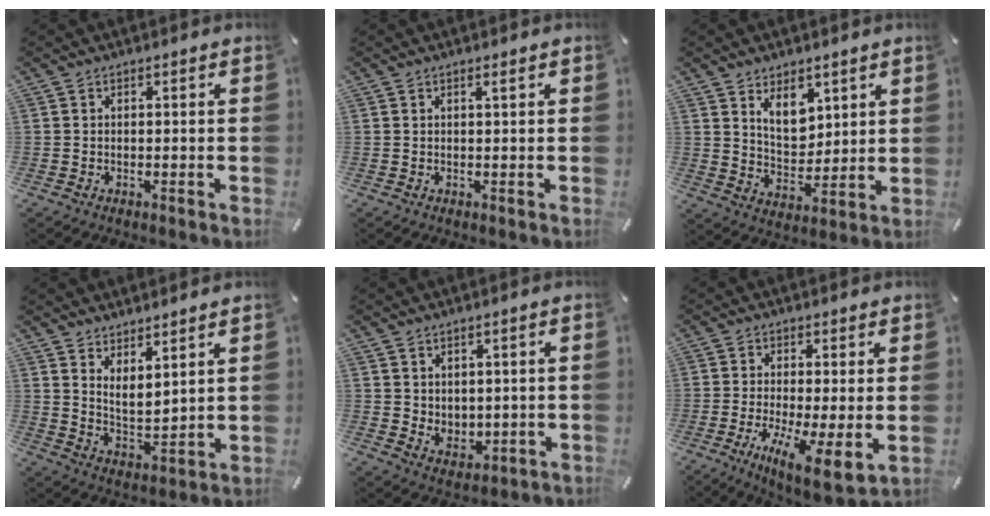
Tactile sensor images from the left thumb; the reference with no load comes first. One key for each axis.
{"total": 1.1, "fx": 0.5, "fy": 0.0, "fz": 1.0, "tx": -0.019, "ty": -0.001, "tz": 0.008}
{"total": 8.7, "fx": 5.3, "fy": 5.6, "fz": 4.1, "tx": -0.065, "ty": -0.028, "tz": 0.094}
{"total": 5.3, "fx": 5.3, "fy": 0.7, "fz": 0.6, "tx": -0.022, "ty": -0.040, "tz": 0.099}
{"total": 4.2, "fx": 2.6, "fy": 3.4, "fz": 0.4, "tx": -0.003, "ty": -0.018, "tz": 0.047}
{"total": 8.3, "fx": -1.7, "fy": 1.6, "fz": 8.0, "tx": -0.136, "ty": -0.024, "tz": -0.026}